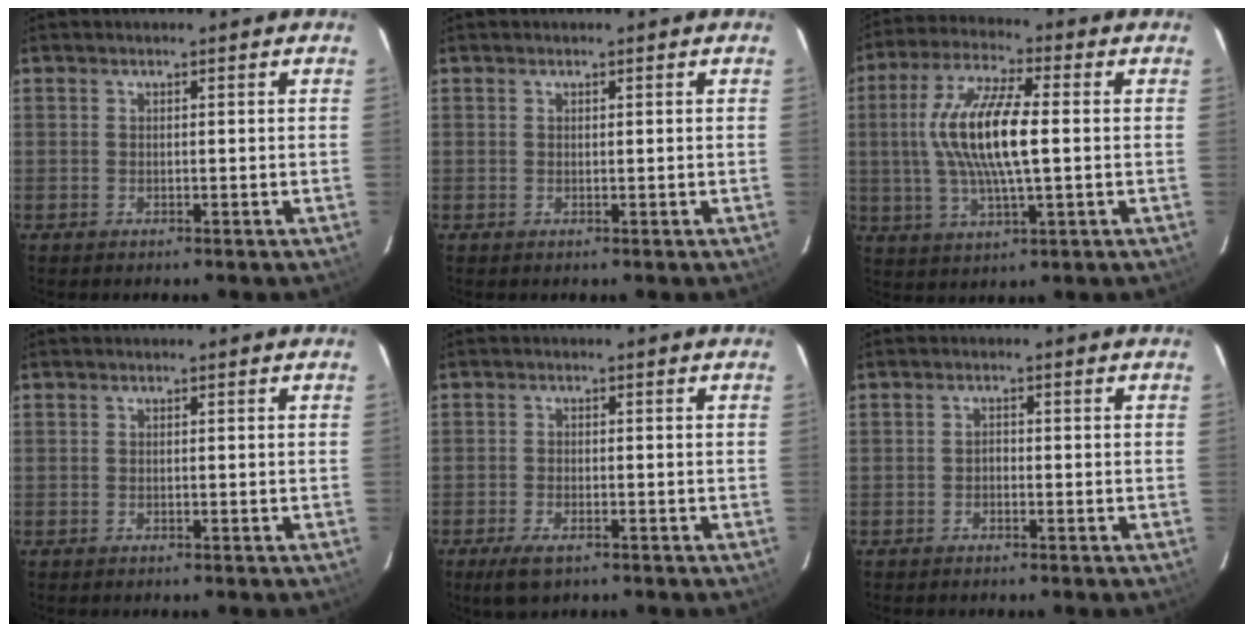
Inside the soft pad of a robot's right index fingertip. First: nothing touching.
{"total": 0.0}
{"total": 13.8, "force": [0.6, 3.5, 13.4], "torque": [-0.267, 0.007, 0.008]}
{"total": 0.0}
{"total": 4.4, "force": [-2.9, 1.8, 2.8], "torque": [-0.070, -0.012, -0.052]}
{"total": 0.9, "force": [-0.6, 0.6, 0.3], "torque": [-0.005, 0.003, -0.013]}